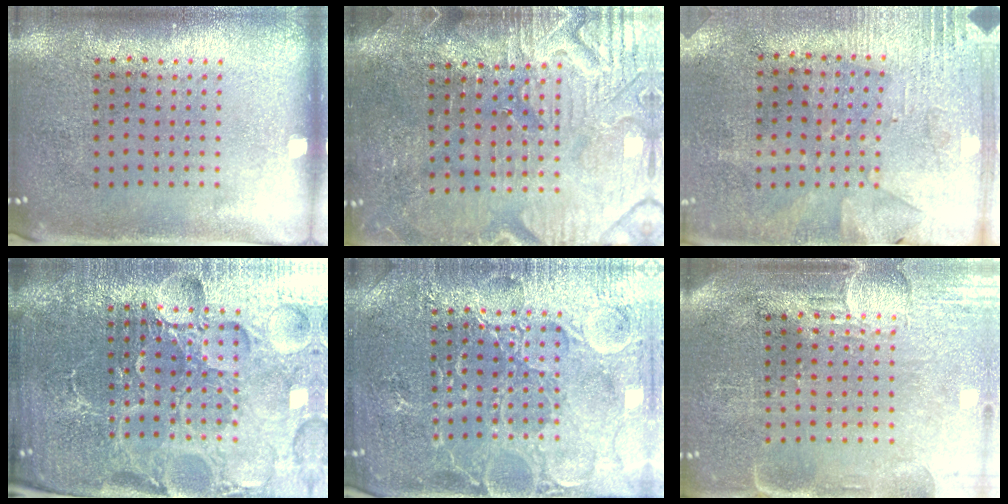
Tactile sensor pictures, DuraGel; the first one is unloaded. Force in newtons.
{"total": 4.1, "press": 3.9, "slide": 1.4}
{"total": 2.7, "press": 2.4, "slide": 1.3}
{"total": 5.7, "press": 5.3, "slide": 2.2}
{"total": 4.4, "press": 4.4, "slide": 0.5}
{"total": 3.9, "press": 3.5, "slide": 1.8}